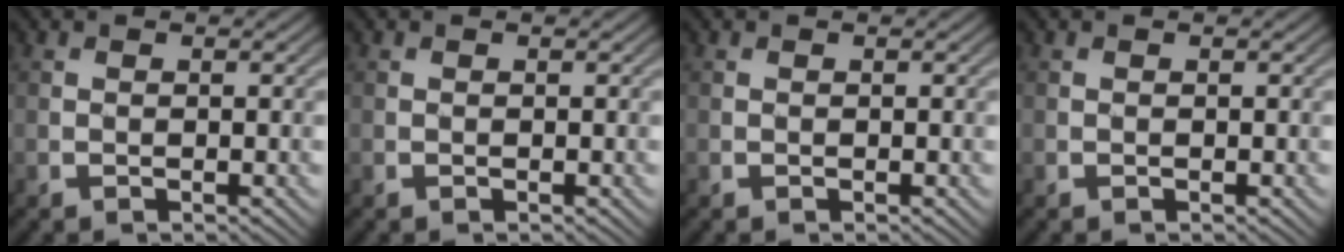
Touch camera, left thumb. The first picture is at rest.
{"total": 0.0}
{"total": 0.0}
{"total": 0.0}